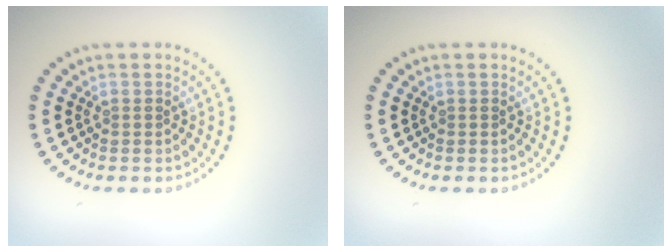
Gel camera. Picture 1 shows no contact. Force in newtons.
{"total": 0.0}